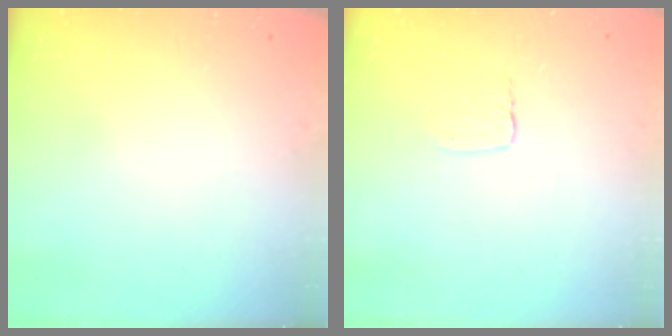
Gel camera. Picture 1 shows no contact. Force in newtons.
{"total": 3.6, "press": 3.6, "slide": 0.3}